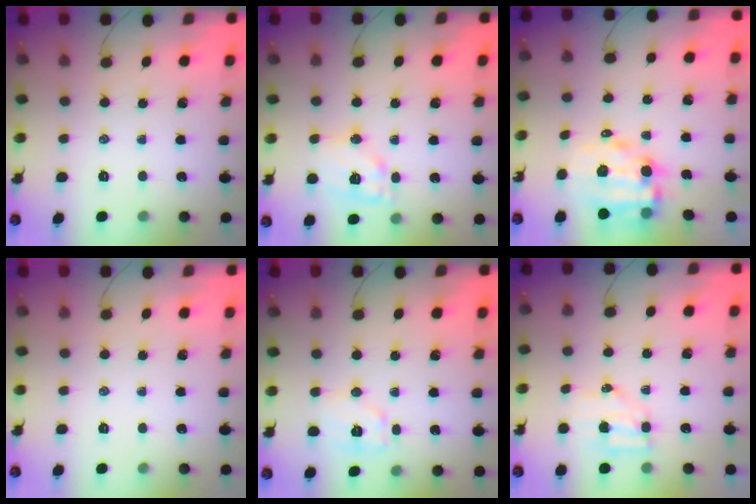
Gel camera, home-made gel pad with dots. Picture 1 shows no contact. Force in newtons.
{"total": 13.4, "press": 13.3, "slide": 1.9}
{"total": 8.1, "press": 7.8, "slide": 2.3}
{"total": 0.0}
{"total": 7.8, "press": 7.7, "slide": 0.9}
{"total": 5.6, "press": 5.6, "slide": 0.6}